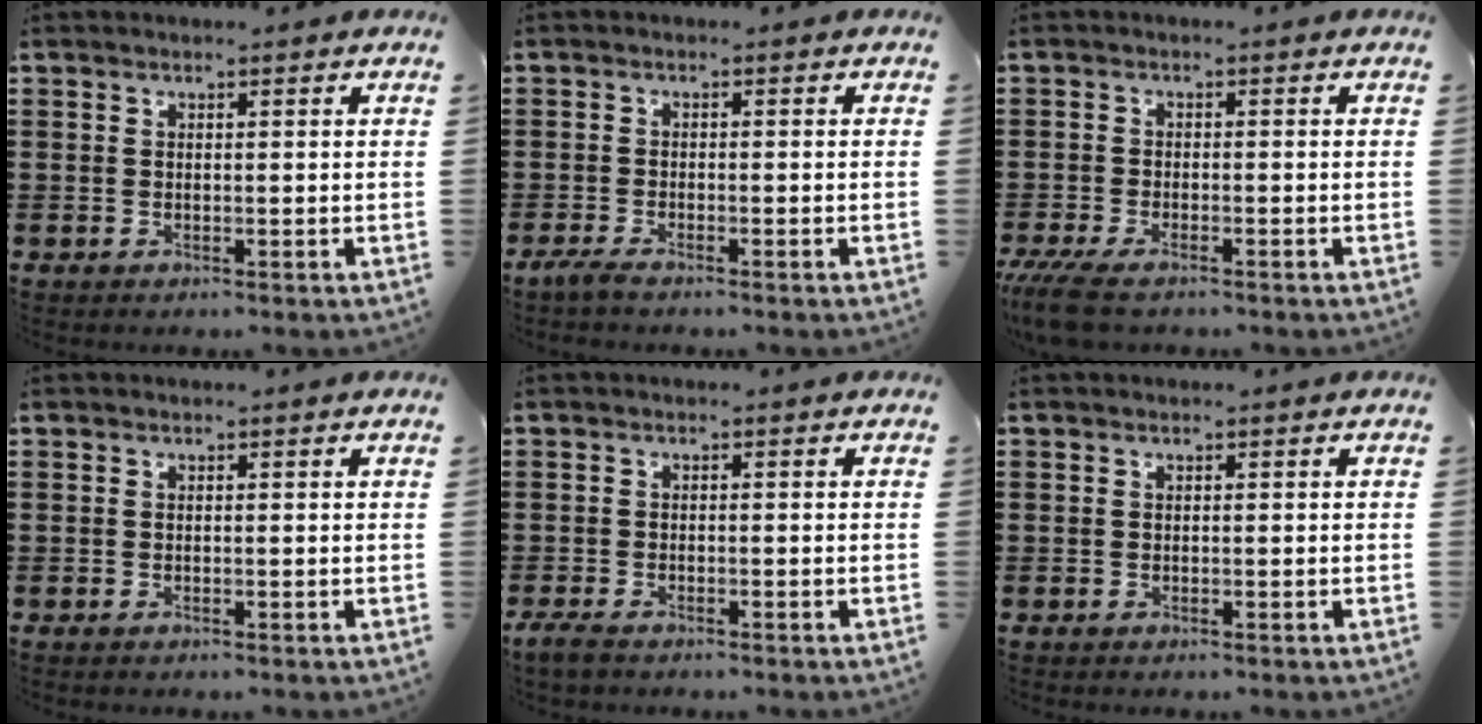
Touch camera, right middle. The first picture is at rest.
{"total": 1.8, "force": [-1.4, 0.1, 1.1], "torque": [-0.034, -0.006, -0.030]}
{"total": 3.8, "force": [-3.1, 0.4, 2.3], "torque": [-0.065, -0.016, -0.063]}
{"total": 0.0}
{"total": 1.9, "force": [-1.5, 0.6, 1.0], "torque": [-0.034, -0.001, -0.033]}
{"total": 0.0}